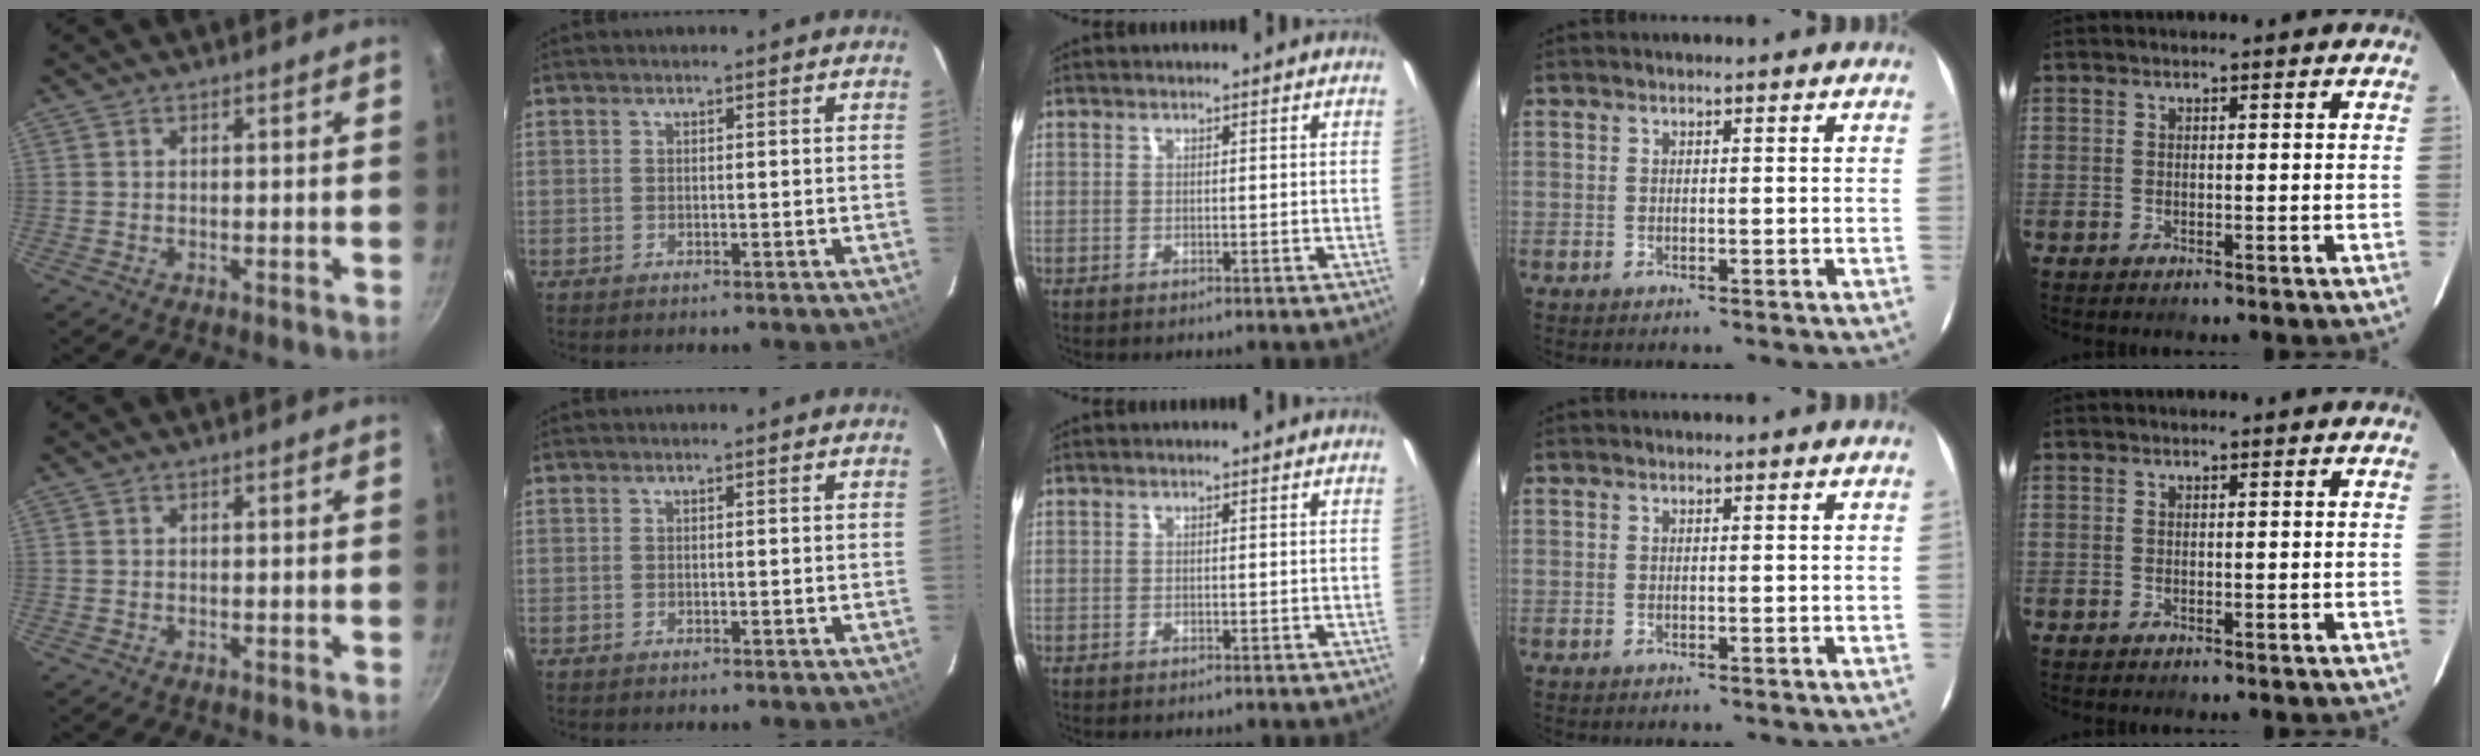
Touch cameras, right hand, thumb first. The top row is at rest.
{}